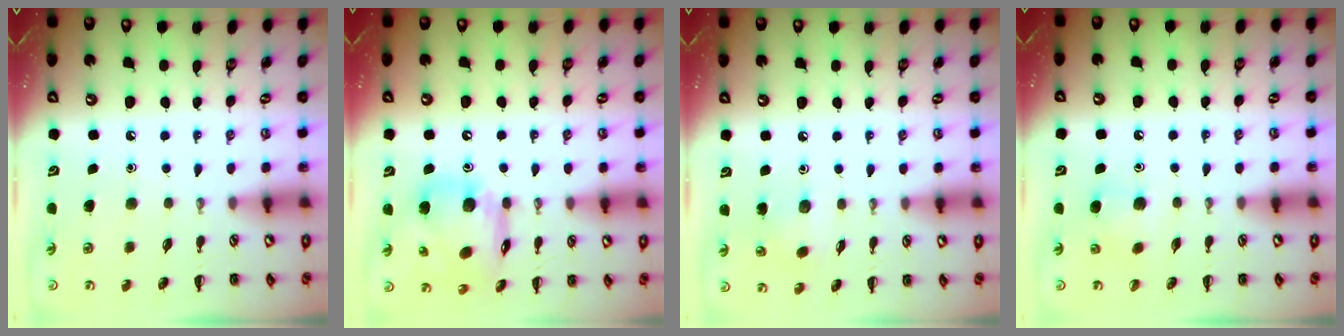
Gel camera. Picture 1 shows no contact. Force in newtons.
{"total": 14.6, "press": 14.1, "slide": 3.8}
{"total": 2.7, "press": 2.6, "slide": 0.6}
{"total": 4.1, "press": 3.8, "slide": 1.5}